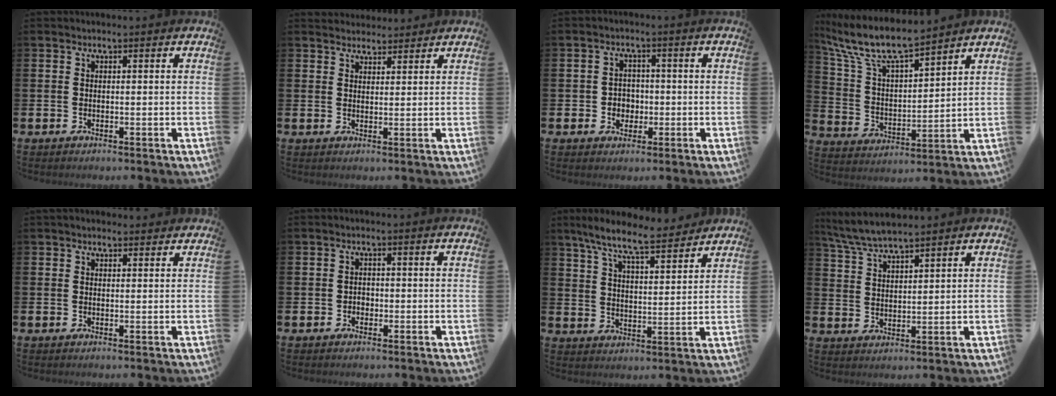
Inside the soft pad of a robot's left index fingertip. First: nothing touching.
{"total": 2.9, "force": [2.7, 1.0, -0.2], "torque": [-0.001, -0.009, 0.051]}
{"total": 2.8, "force": [-0.6, 2.6, 0.8], "torque": [-0.016, 0.004, -0.019]}
{"total": 9.6, "force": [8.5, 1.8, 4.0], "torque": [-0.119, -0.047, 0.151]}
{"total": 1.2, "force": [1.1, 0.3, 0.3], "torque": [0.002, 0.001, 0.018]}
{"total": 1.3, "force": [-0.7, 1.0, 0.3], "torque": [-0.006, 0.003, -0.016]}
{"total": 8.9, "force": [7.9, 1.1, 3.7], "torque": [-0.095, -0.041, 0.141]}
{"total": 5.4, "force": [5.1, 0.2, 1.7], "torque": [-0.055, -0.016, 0.094]}